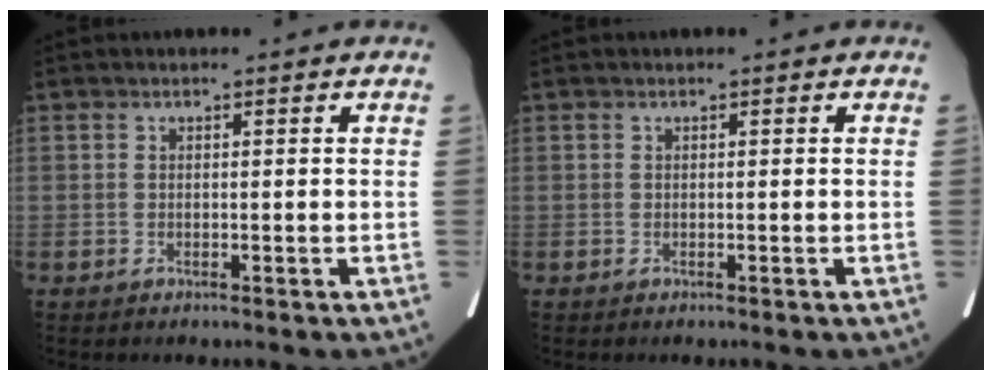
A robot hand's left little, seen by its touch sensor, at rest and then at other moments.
{"total": 0.0}